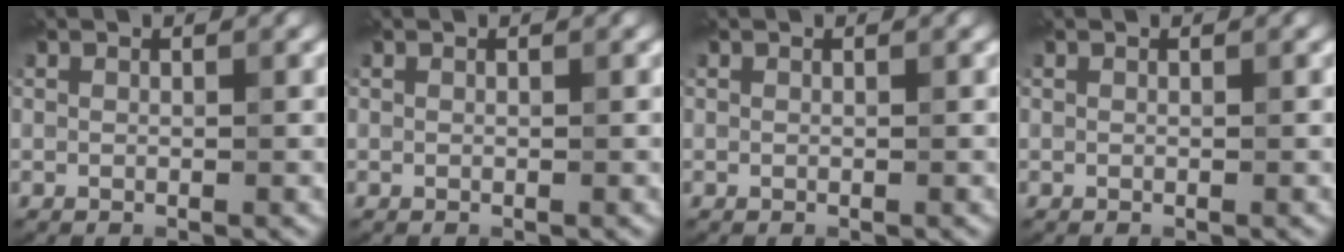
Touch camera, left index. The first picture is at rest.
{"total": 0.0}
{"total": 0.0}
{"total": 0.0}